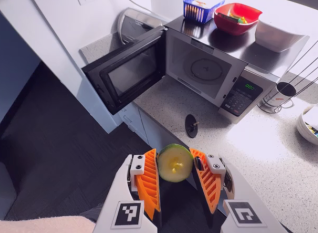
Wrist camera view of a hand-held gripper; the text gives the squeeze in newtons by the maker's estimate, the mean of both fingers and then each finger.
{"total": 11.3, "left": 11.2, "right": 11.5}